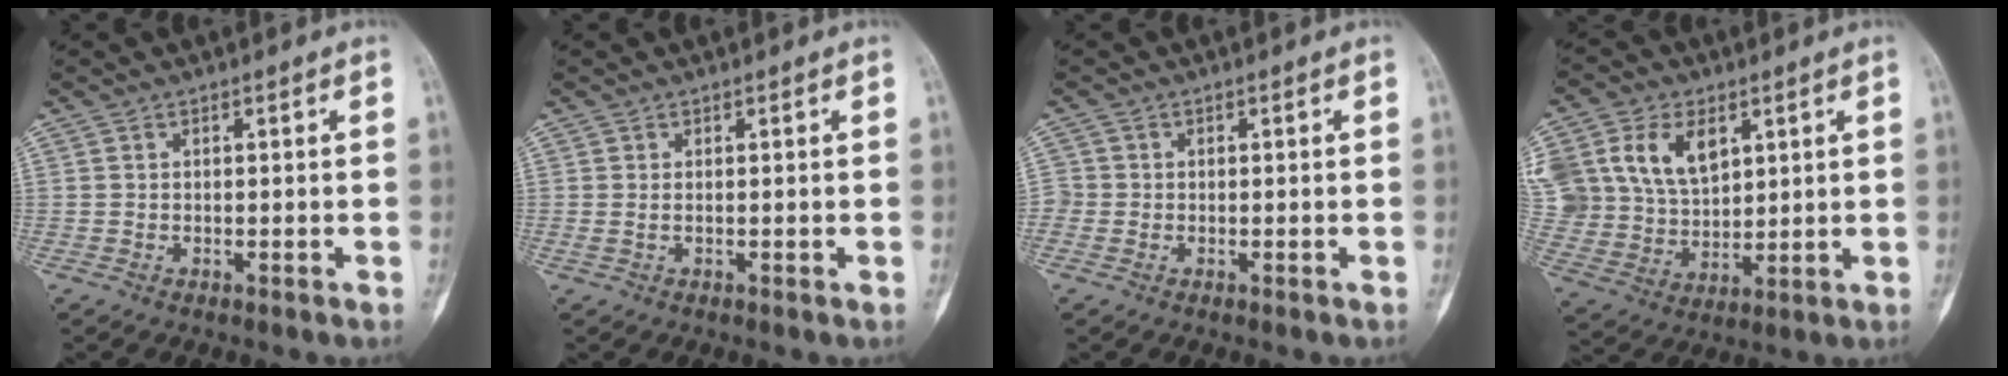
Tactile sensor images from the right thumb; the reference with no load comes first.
{"total": 0.5, "force": [0.1, 0.2, 0.5], "torque": [-0.013, 0.000, 0.004]}
{"total": 1.9, "force": [-0.3, 1.8, 0.3], "torque": [0.004, 0.005, -0.009]}
{"total": 17.4, "force": [6.6, 12.3, 10.4], "torque": [-0.208, -0.008, 0.136]}